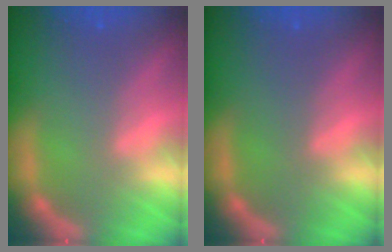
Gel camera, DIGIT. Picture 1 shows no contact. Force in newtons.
{"total": 0.0}